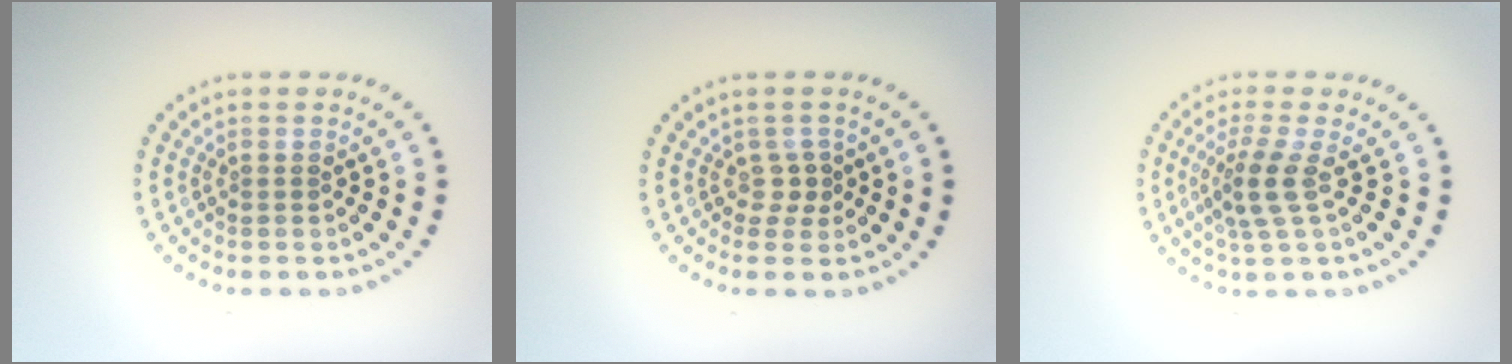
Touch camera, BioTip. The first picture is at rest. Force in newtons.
{"total": 1.4, "press": 0.9, "slide": 1.0}
{"total": 2.9, "press": 2.4, "slide": 1.7}